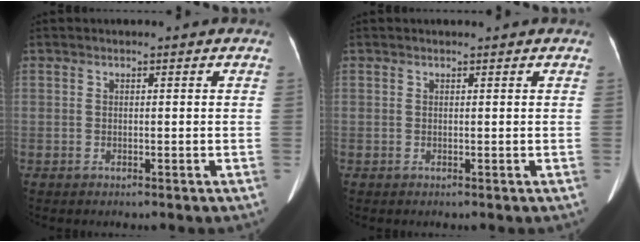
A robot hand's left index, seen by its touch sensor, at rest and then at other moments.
{"total": 1.0, "force": [0.9, 0.0, 0.3], "torque": [-0.005, 0.010, 0.017]}